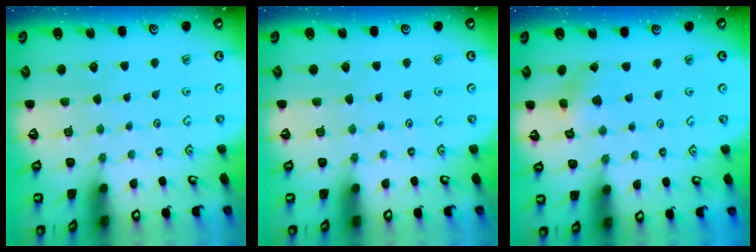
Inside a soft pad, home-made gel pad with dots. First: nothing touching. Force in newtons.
{"total": 0.0}
{"total": 2.9, "press": 2.9, "slide": 0.3}